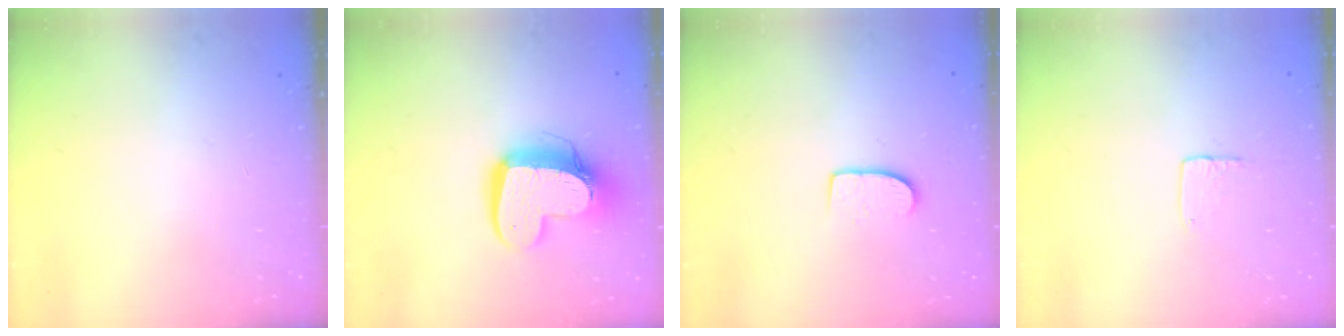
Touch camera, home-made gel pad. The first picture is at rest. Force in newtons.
{"total": 13.7, "press": 13.7, "slide": 1.3}
{"total": 7.3, "press": 7.3, "slide": 0.6}
{"total": 3.9, "press": 3.9, "slide": 0.3}